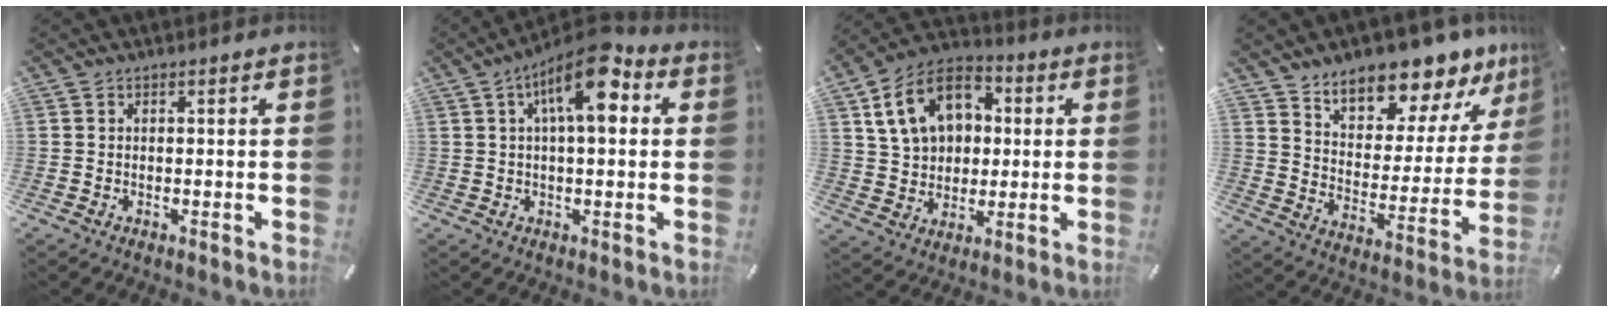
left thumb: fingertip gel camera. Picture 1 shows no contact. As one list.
[{"total": 12.2, "force": [4.4, 4.8, 10.3], "torque": [-0.158, -0.015, 0.072]}, {"total": 14.5, "force": [3.8, 11.5, 7.9], "torque": [-0.167, 0.006, 0.073]}, {"total": 13.3, "force": [12.0, 5.0, 3.2], "torque": [-0.050, -0.113, 0.205]}]